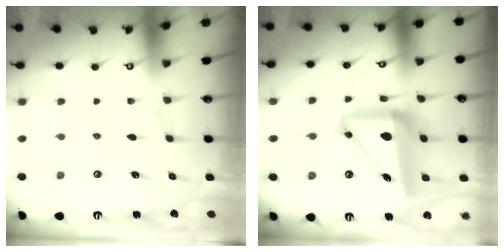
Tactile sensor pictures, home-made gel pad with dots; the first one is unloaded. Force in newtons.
{"total": 14.0, "press": 13.6, "slide": 3.3}